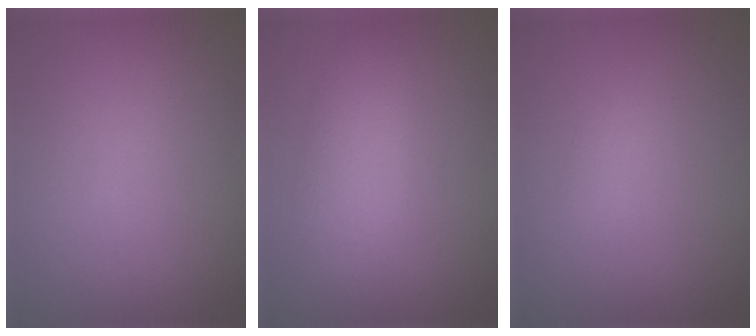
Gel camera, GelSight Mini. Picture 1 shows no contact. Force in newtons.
{"total": 3.5, "press": 3.5, "slide": 0.1}
{"total": 0.8, "press": 0.8, "slide": 0.0}